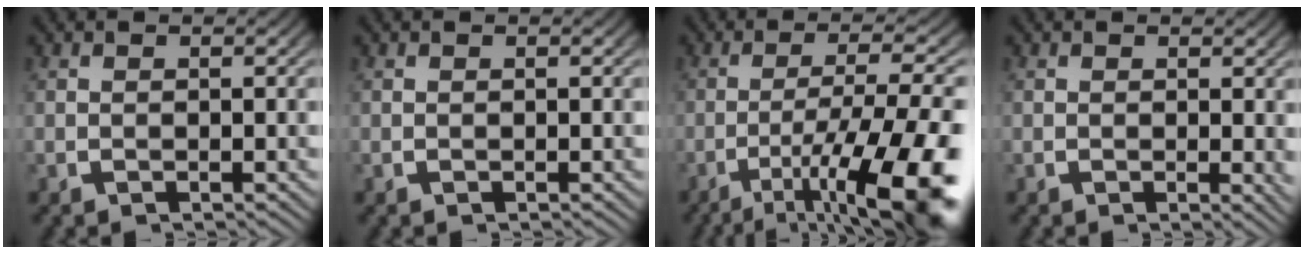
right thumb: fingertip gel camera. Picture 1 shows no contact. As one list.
[{"total": 0.0}, {"total": 12.7, "force": [-4.5, 5.1, 10.7], "torque": [-0.162, -0.035, -0.050]}, {"total": 1.0, "force": [0.3, 0.3, 1.0], "torque": [-0.008, -0.005, 0.004]}]